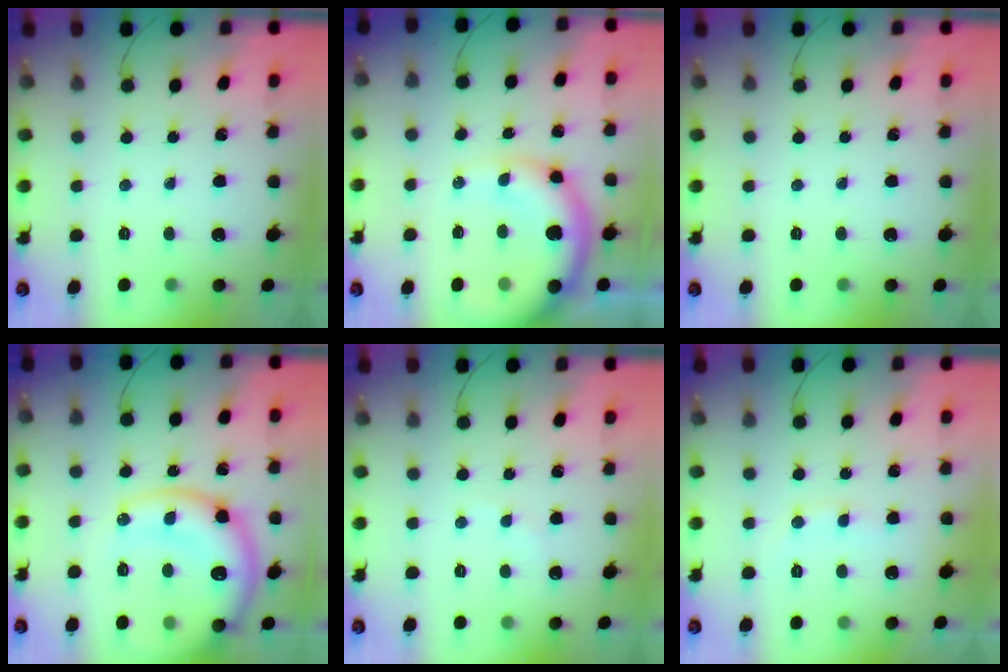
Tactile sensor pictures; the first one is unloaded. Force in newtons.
{"total": 15.0, "press": 14.7, "slide": 3.2}
{"total": 0.0}
{"total": 18.7, "press": 18.3, "slide": 3.8}
{"total": 4.2, "press": 4.0, "slide": 1.1}
{"total": 6.9, "press": 6.8, "slide": 1.4}